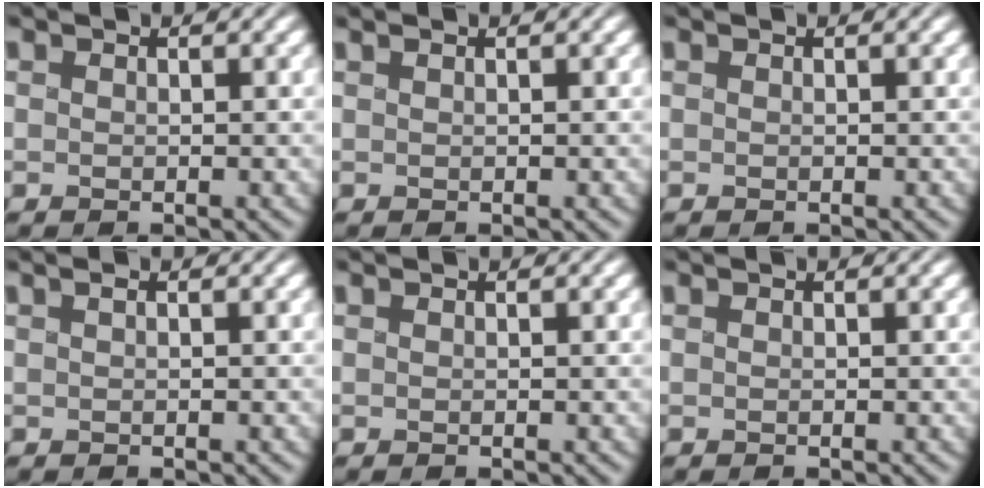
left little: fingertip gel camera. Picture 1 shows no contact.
{"total": 0.6, "force": [0.4, 0.3, 0.4], "torque": [-0.003, -0.001, 0.001]}
{"total": 0.0}
{"total": 1.5, "force": [0.6, 0.7, 1.1], "torque": [-0.010, 0.002, -0.004]}
{"total": 0.0}
{"total": 0.0}